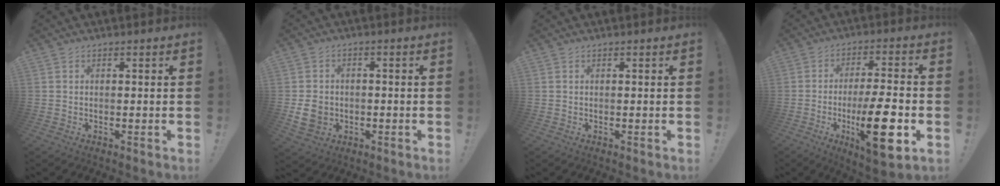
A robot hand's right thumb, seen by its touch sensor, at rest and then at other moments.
{"total": 7.3, "force": [-1.3, 6.1, 3.8], "torque": [-0.069, 0.003, -0.022]}
{"total": 0.0}
{"total": 17.5, "force": [-5.3, 4.3, 16.1], "torque": [-0.253, 0.007, -0.079]}